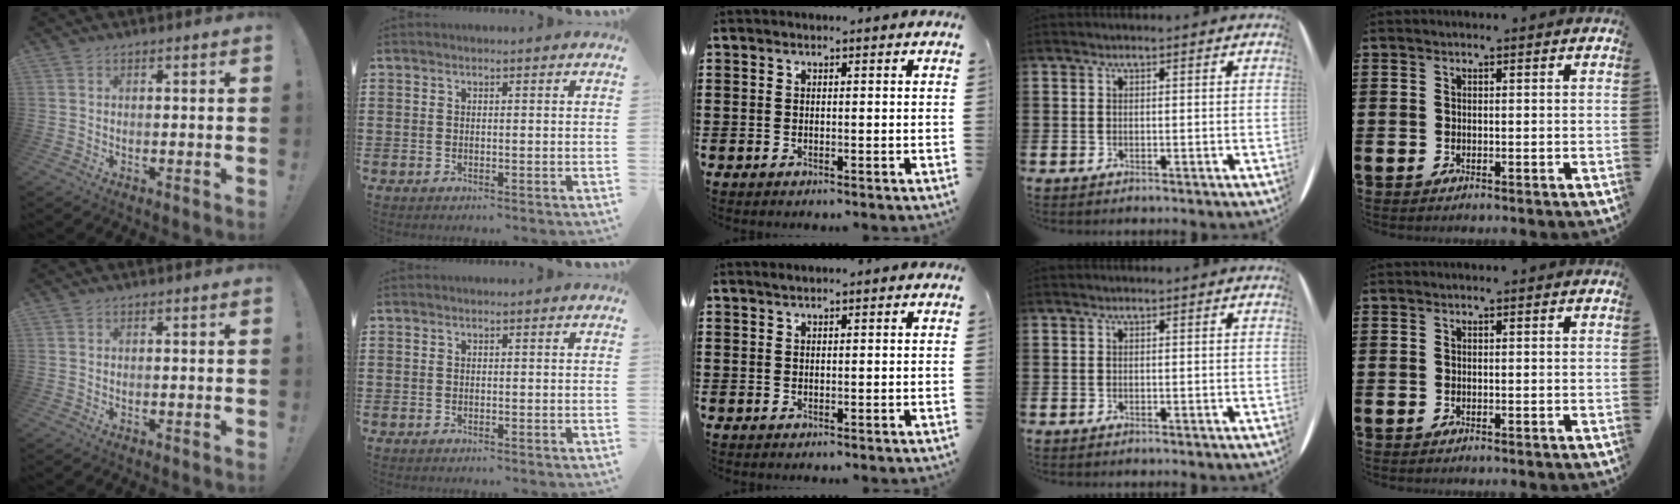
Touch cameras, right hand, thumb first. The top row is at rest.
{"middle": {"total": 0.5, "force": [0.4, 0.2, 0.2], "torque": [-0.006, 0.002, 0.008]}}